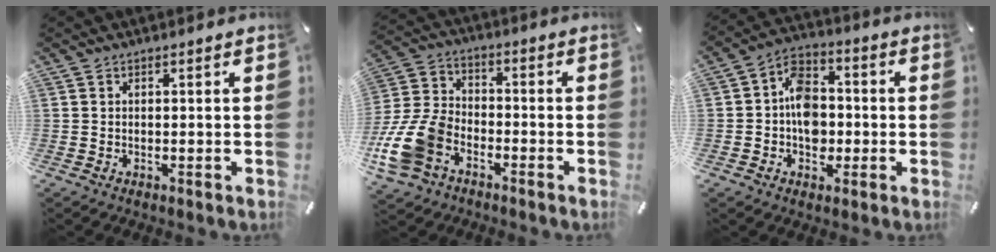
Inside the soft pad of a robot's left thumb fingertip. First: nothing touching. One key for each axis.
{"total": 13.5, "fx": -6.7, "fy": 9.4, "fz": 7.0, "tx": -0.161, "ty": 0.040, "tz": -0.125}
{"total": 9.7, "fx": -1.5, "fy": 7.8, "fz": 5.6, "tx": -0.091, "ty": 0.018, "tz": -0.024}